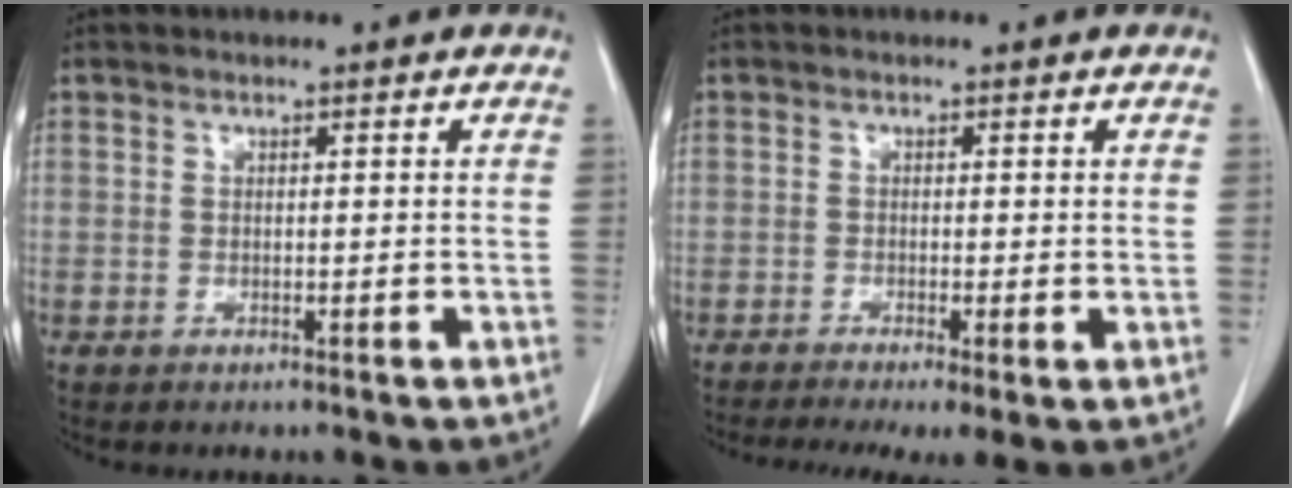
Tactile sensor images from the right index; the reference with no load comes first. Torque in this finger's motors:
{"motor_torque": [0.95, -0.91, 0.30, 0.15]}